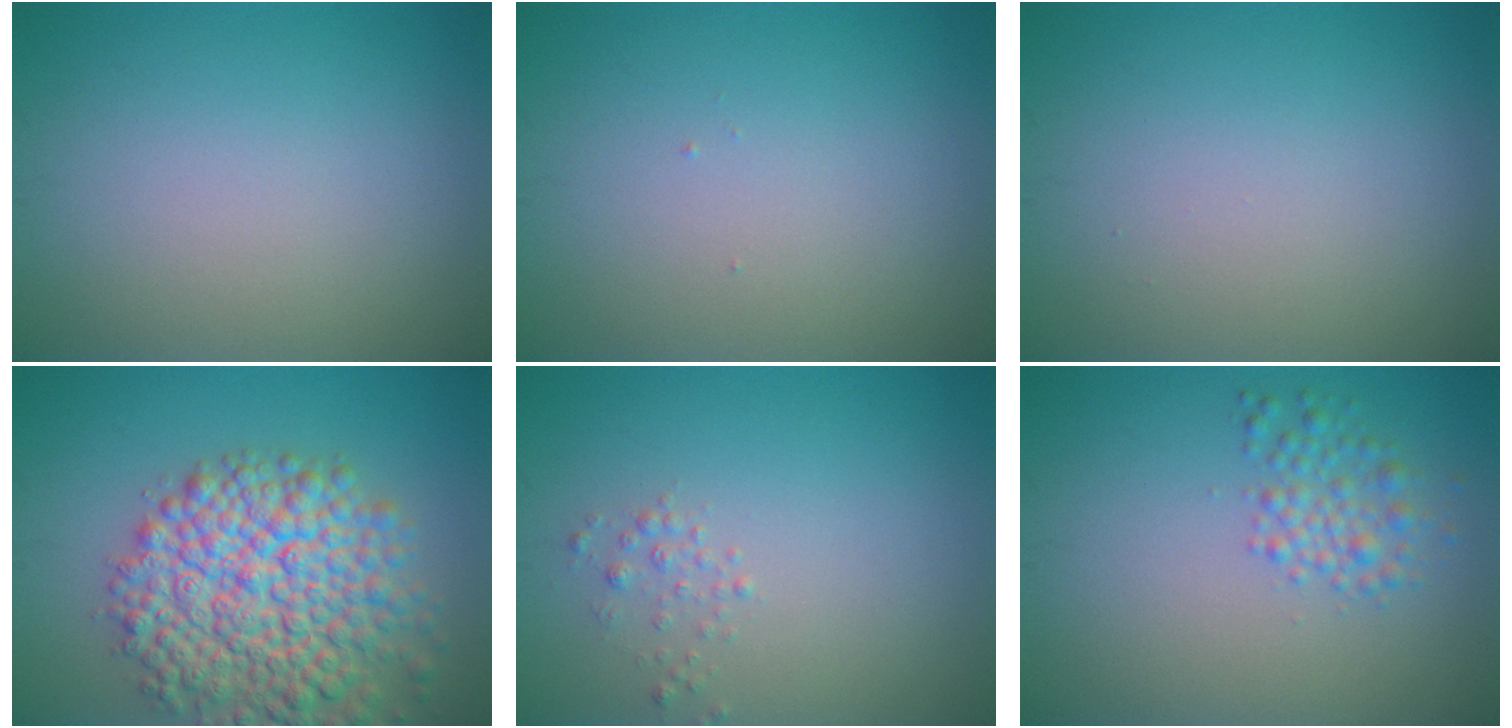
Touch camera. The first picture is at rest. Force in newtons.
{"total": 0.0}
{"total": 0.0}
{"total": 10.1, "press": 10.1, "slide": 0.5}
{"total": 0.9, "press": 0.9, "slide": 0.0}
{"total": 2.3, "press": 2.3, "slide": 0.1}